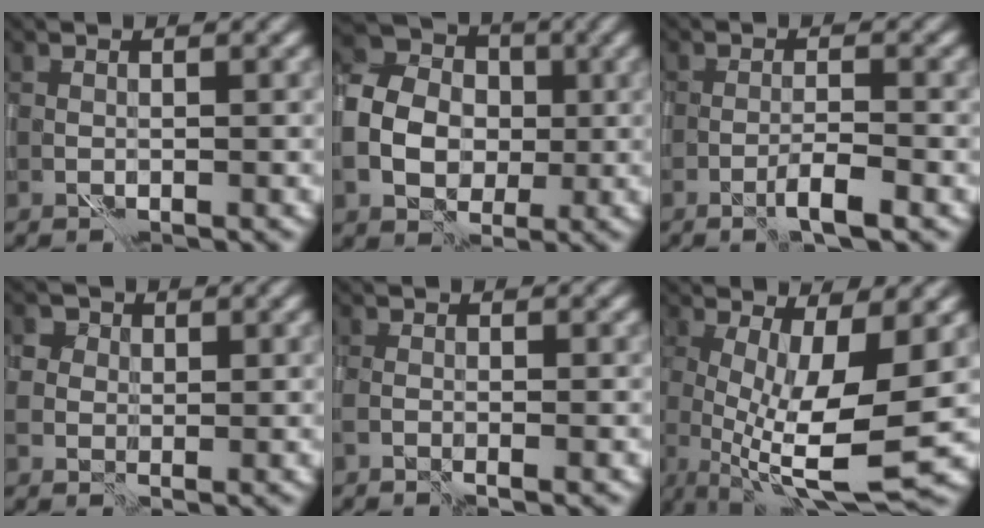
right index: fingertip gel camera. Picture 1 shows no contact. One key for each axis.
{"total": 7.6, "fx": -0.8, "fy": 6.1, "fz": 4.5, "tx": -0.103, "ty": 0.005, "tz": -0.021}
{"total": 2.4, "fx": -1.6, "fy": 0.2, "fz": 1.9, "tx": -0.033, "ty": 0.008, "tz": -0.031}
{"total": 3.9, "fx": 1.0, "fy": 3.4, "fz": 1.7, "tx": -0.020, "ty": 0.013, "tz": -0.006}
{"total": 1.0, "fx": -0.7, "fy": 0.0, "fz": 0.7, "tx": -0.014, "ty": -0.004, "tz": -0.016}
{"total": 10.2, "fx": -0.8, "fy": 2.9, "fz": 9.8, "tx": -0.165, "ty": -0.012, "tz": -0.010}